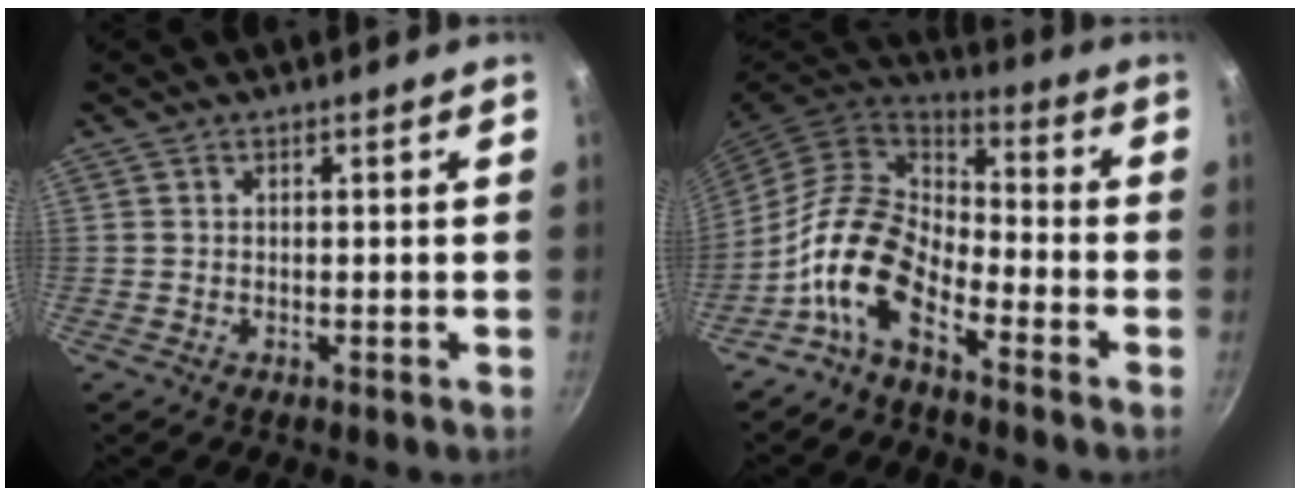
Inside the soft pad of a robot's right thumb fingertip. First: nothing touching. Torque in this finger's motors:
{"motor_torque": [0.37, 0.51, 1.33, -1.48, 0.53]}